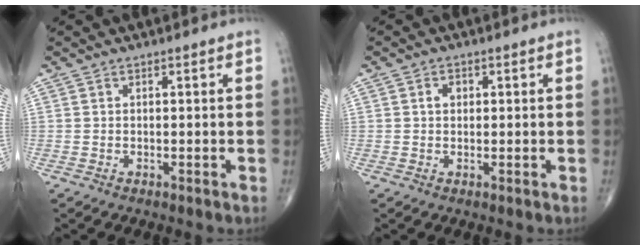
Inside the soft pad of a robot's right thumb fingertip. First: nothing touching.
{"total": 1.8, "force": [0.4, 1.3, 1.1], "torque": [-0.010, 0.004, 0.005]}